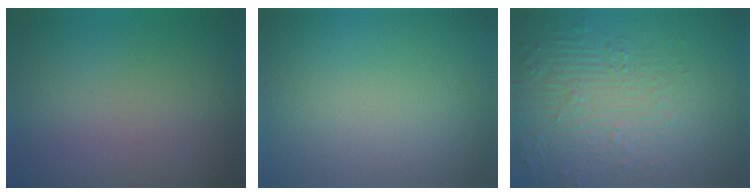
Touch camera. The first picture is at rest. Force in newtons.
{"total": 0.0}
{"total": 5.0, "press": 4.8, "slide": 1.3}